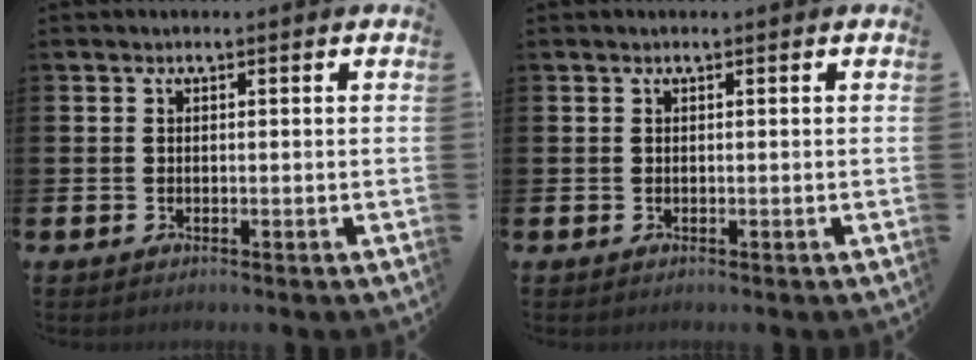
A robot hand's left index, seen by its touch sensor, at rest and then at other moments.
{"total": 0.0}